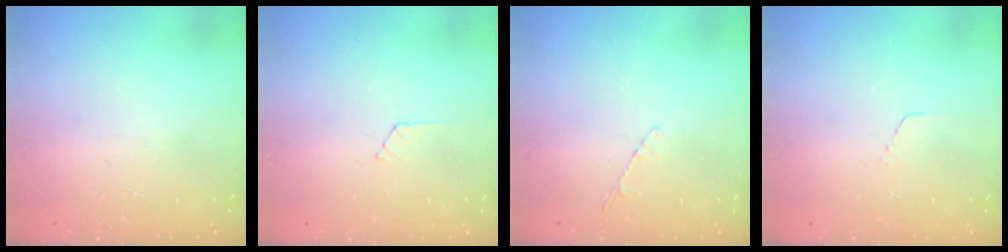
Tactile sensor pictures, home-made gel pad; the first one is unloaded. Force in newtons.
{"total": 2.4, "press": 2.4, "slide": 0.3}
{"total": 3.4, "press": 3.4, "slide": 0.5}
{"total": 2.9, "press": 2.9, "slide": 0.2}